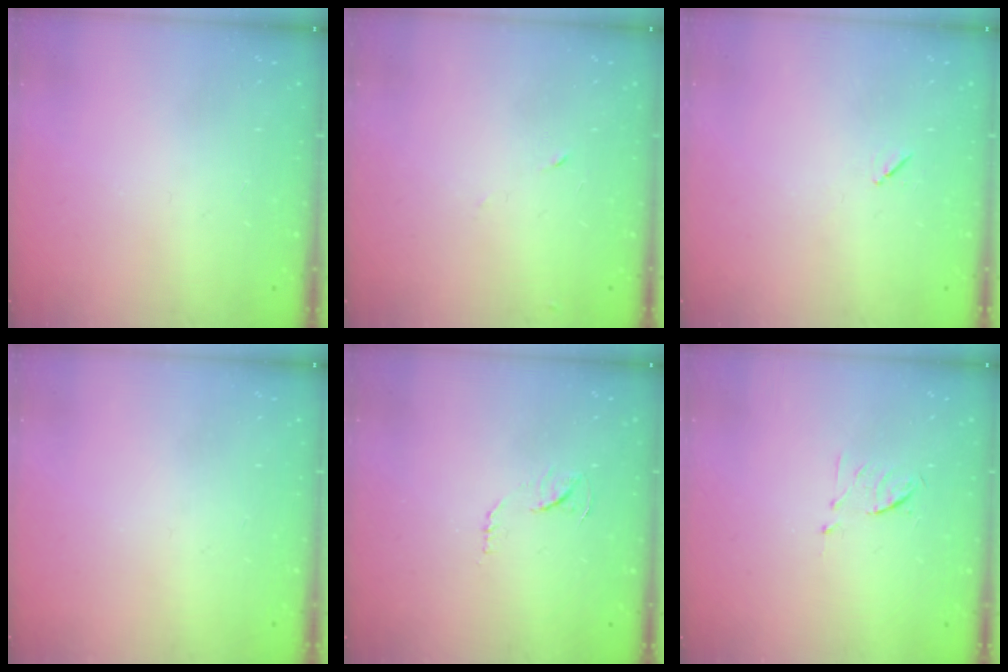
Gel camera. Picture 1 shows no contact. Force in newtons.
{"total": 5.2, "press": 5.1, "slide": 0.6}
{"total": 4.3, "press": 3.9, "slide": 1.8}
{"total": 0.0}
{"total": 6.1, "press": 6.1, "slide": 0.3}
{"total": 6.6, "press": 6.5, "slide": 0.9}